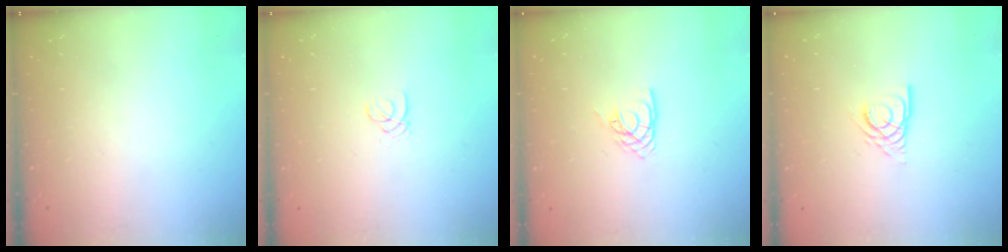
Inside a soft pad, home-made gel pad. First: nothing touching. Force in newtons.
{"total": 1.4, "press": 1.4, "slide": 0.1}
{"total": 6.0, "press": 5.9, "slide": 0.4}
{"total": 5.5, "press": 5.5, "slide": 0.5}